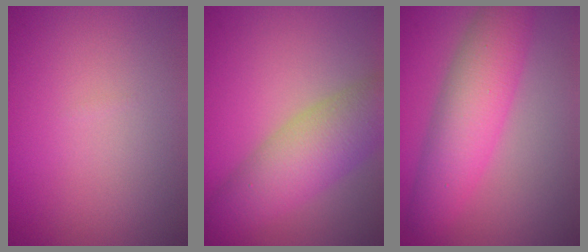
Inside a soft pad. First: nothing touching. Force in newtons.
{"total": 6.6, "press": 6.6, "slide": 0.2}
{"total": 6.2, "press": 6.2, "slide": 0.2}